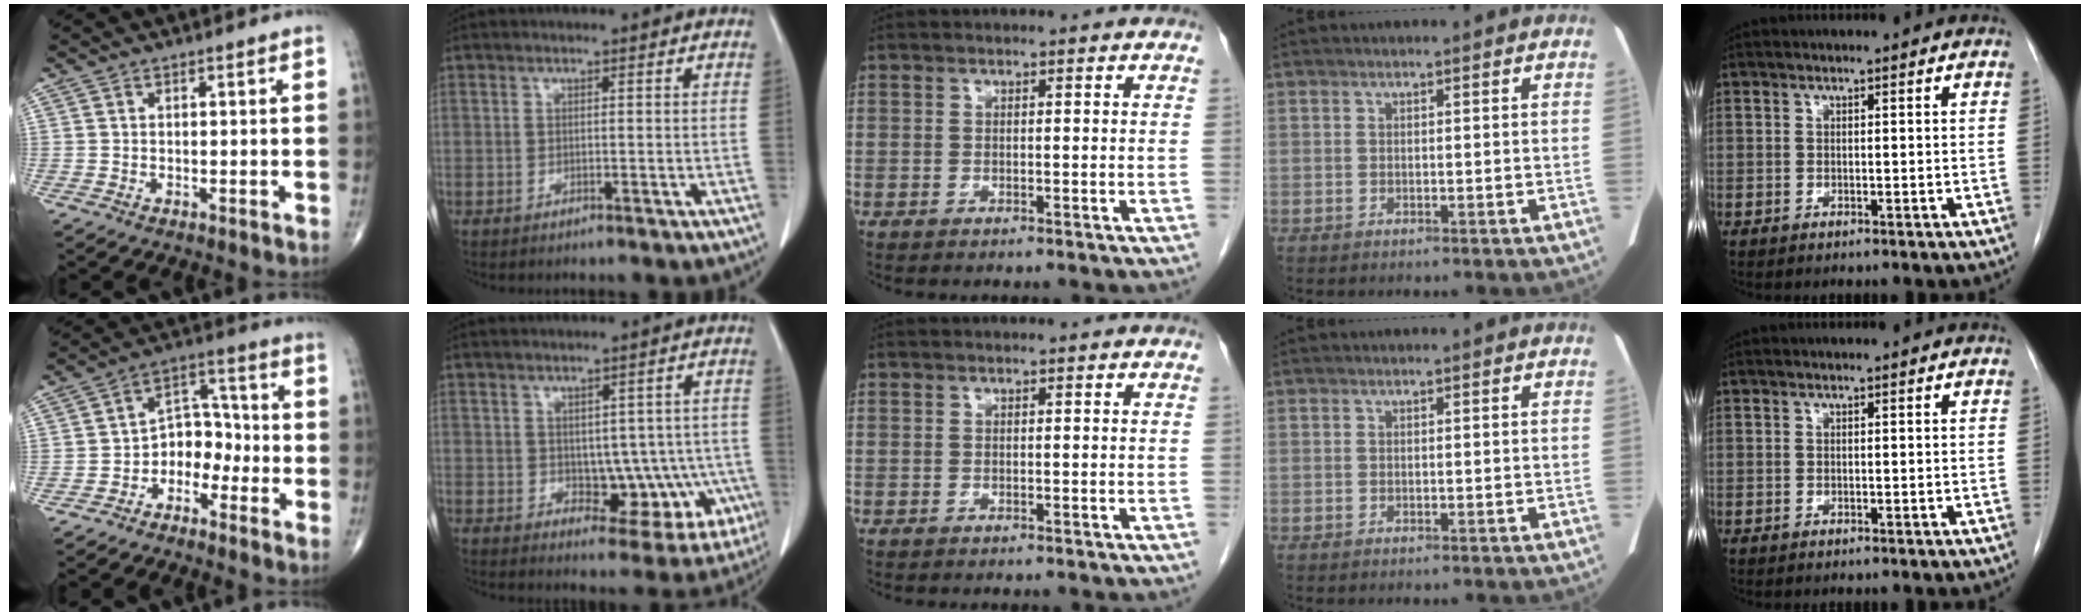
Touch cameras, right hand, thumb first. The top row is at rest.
{"thumb": {"total": 7.3, "force": [-3.3, 5.4, 3.8], "torque": [-0.027, 0.052, -0.069]}, "index": {"total": 9.3, "force": [-1.4, 5.4, 7.4], "torque": [-0.072, 0.015, -0.001]}}